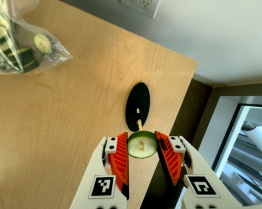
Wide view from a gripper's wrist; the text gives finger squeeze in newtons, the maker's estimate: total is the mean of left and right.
{"total": 8.9, "left": 9.0, "right": 8.8}